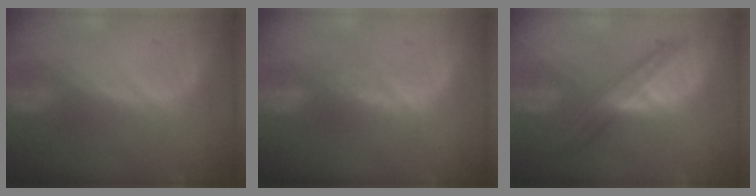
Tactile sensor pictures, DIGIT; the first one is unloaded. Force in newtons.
{"total": 1.9, "press": 1.8, "slide": 0.5}
{"total": 7.1, "press": 6.0, "slide": 3.8}